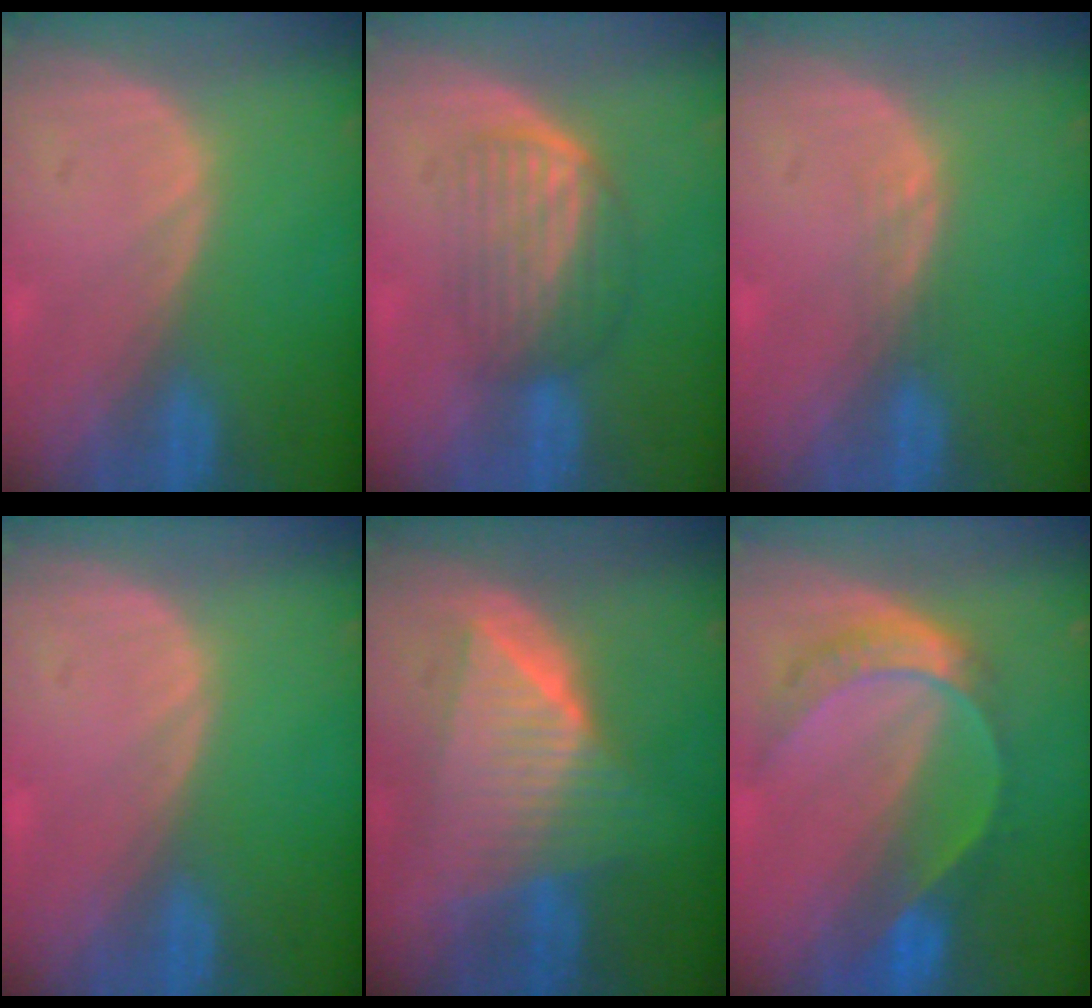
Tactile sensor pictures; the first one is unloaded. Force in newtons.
{"total": 6.3, "press": 5.6, "slide": 2.7}
{"total": 1.1, "press": 1.1, "slide": 0.1}
{"total": 0.0}
{"total": 8.7, "press": 8.7, "slide": 0.4}
{"total": 7.8, "press": 6.4, "slide": 4.4}